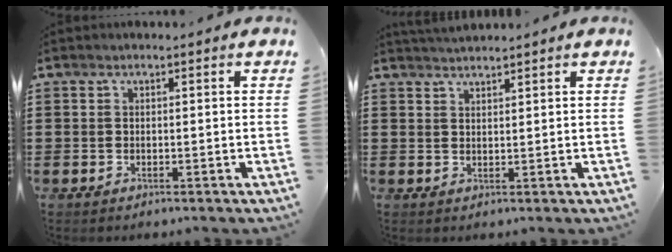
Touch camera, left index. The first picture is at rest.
{"total": 1.9, "force": [1.9, -0.1, 0.2], "torque": [-0.008, 0.001, 0.037]}